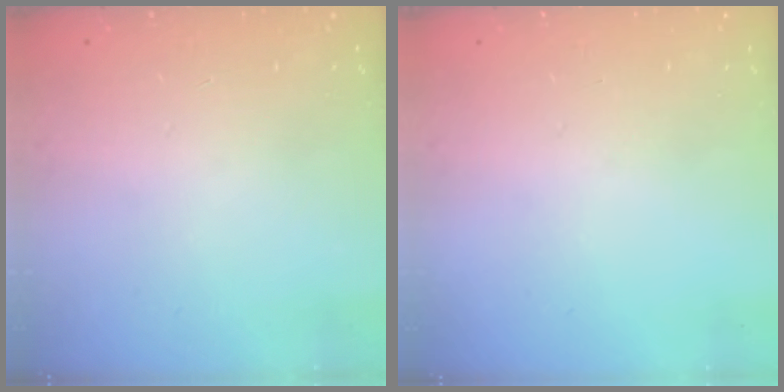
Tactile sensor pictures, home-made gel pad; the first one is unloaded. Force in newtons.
{"total": 0.0}